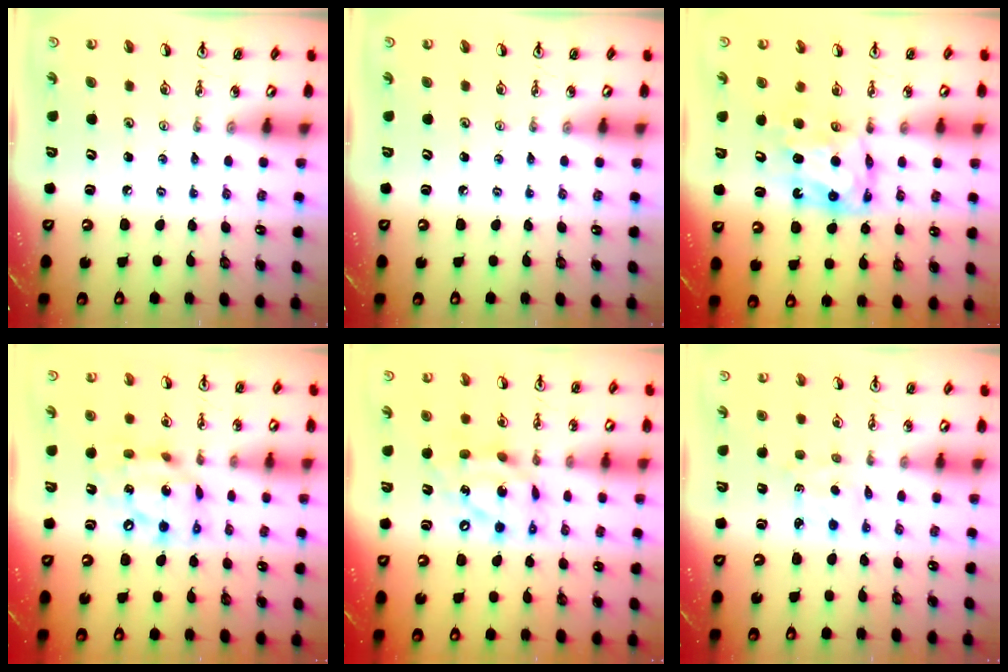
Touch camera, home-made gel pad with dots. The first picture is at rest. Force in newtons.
{"total": 0.0}
{"total": 7.8, "press": 7.7, "slide": 0.7}
{"total": 13.1, "press": 13.1, "slide": 0.9}
{"total": 15.4, "press": 15.3, "slide": 1.8}
{"total": 2.3, "press": 2.3, "slide": 0.3}